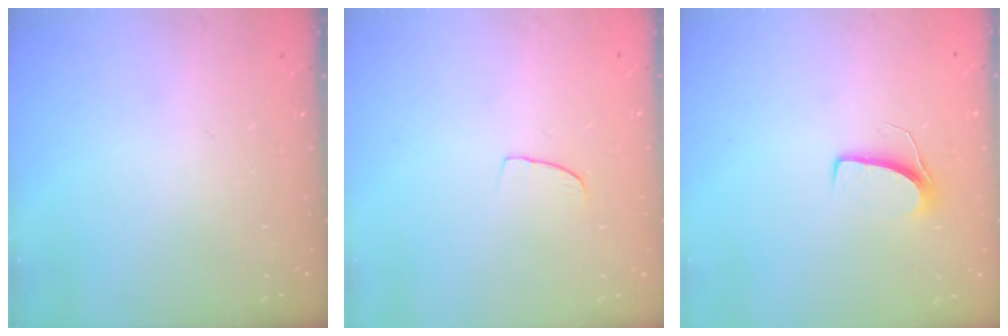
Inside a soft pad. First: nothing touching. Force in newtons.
{"total": 3.7, "press": 3.7, "slide": 0.3}
{"total": 6.8, "press": 6.7, "slide": 0.5}